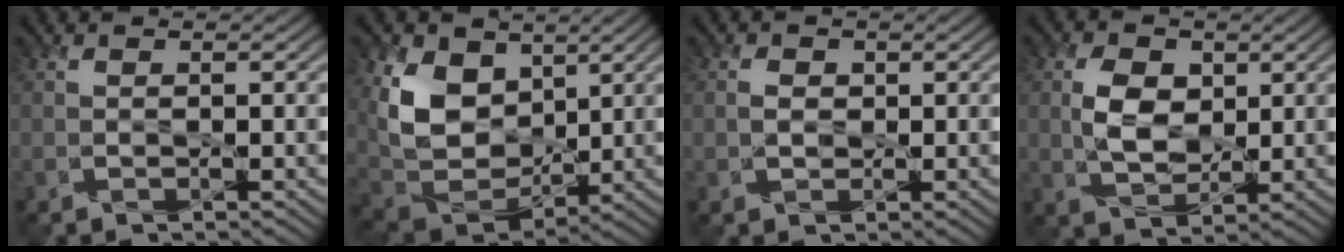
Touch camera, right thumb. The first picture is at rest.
{"total": 9.8, "force": [3.8, 7.1, 5.6], "torque": [-0.149, -0.008, 0.069]}
{"total": 1.4, "force": [0.2, 1.3, 0.6], "torque": [-0.015, -0.001, 0.004]}
{"total": 5.5, "force": [1.1, 3.8, 3.8], "torque": [-0.078, 0.002, 0.019]}